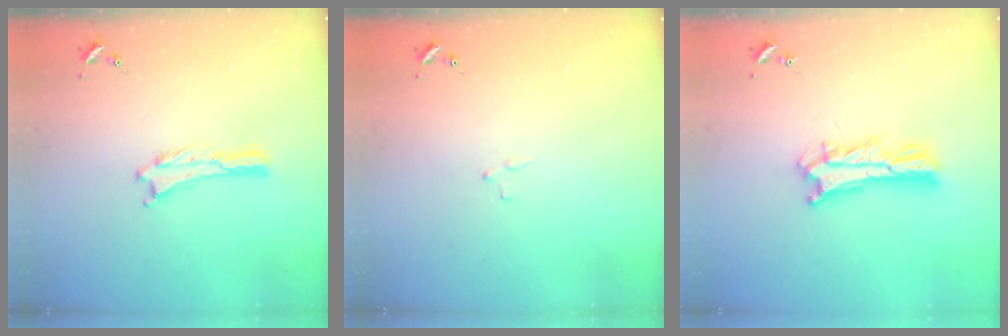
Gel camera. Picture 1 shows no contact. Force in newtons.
{"total": 2.1, "press": 2.1, "slide": 0.2}
{"total": 5.2, "press": 5.2, "slide": 0.5}